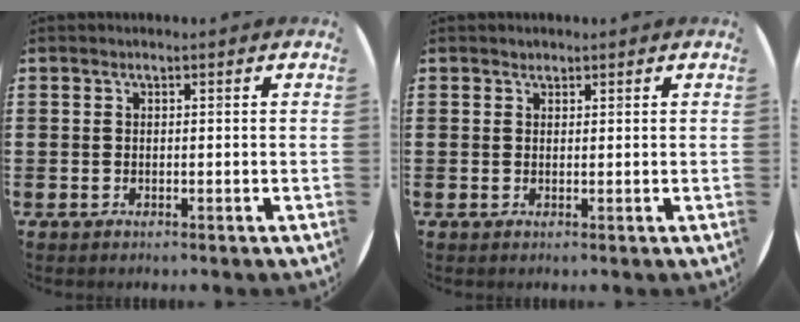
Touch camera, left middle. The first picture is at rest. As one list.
[{"total": 0.7, "force": [0.7, 0.3, -0.1], "torque": [0.001, 0.003, 0.013]}]